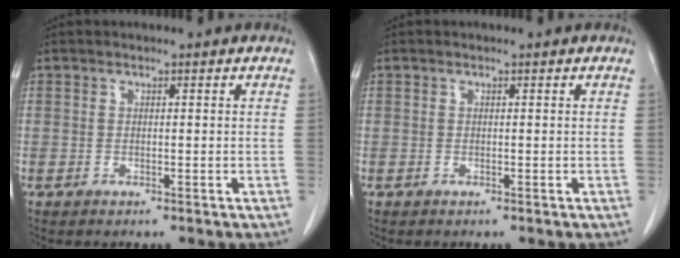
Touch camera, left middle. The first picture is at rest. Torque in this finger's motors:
{"motor_torque": [0.00, 0.00, 0.01, 0.00]}